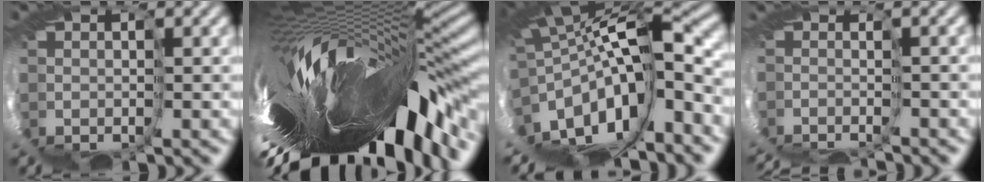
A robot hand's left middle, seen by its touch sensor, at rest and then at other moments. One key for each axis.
{"total": 12.1, "fx": -2.6, "fy": -0.2, "fz": 11.8, "tx": -0.201, "ty": -0.026, "tz": -0.035}
{"total": 7.8, "fx": -2.8, "fy": 0.9, "fz": 7.2, "tx": -0.158, "ty": -0.005, "tz": -0.046}
{"total": 6.2, "fx": -5.4, "fy": -2.5, "fz": -1.8, "tx": 0.018, "ty": -0.014, "tz": -0.057}